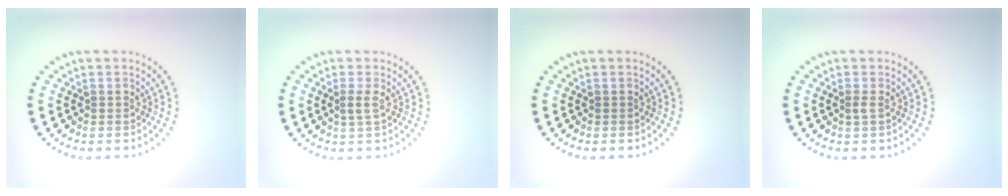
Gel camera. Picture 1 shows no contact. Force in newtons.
{"total": 0.9, "press": 0.7, "slide": 0.4}
{"total": 0.0}
{"total": 0.5, "press": 0.4, "slide": 0.3}